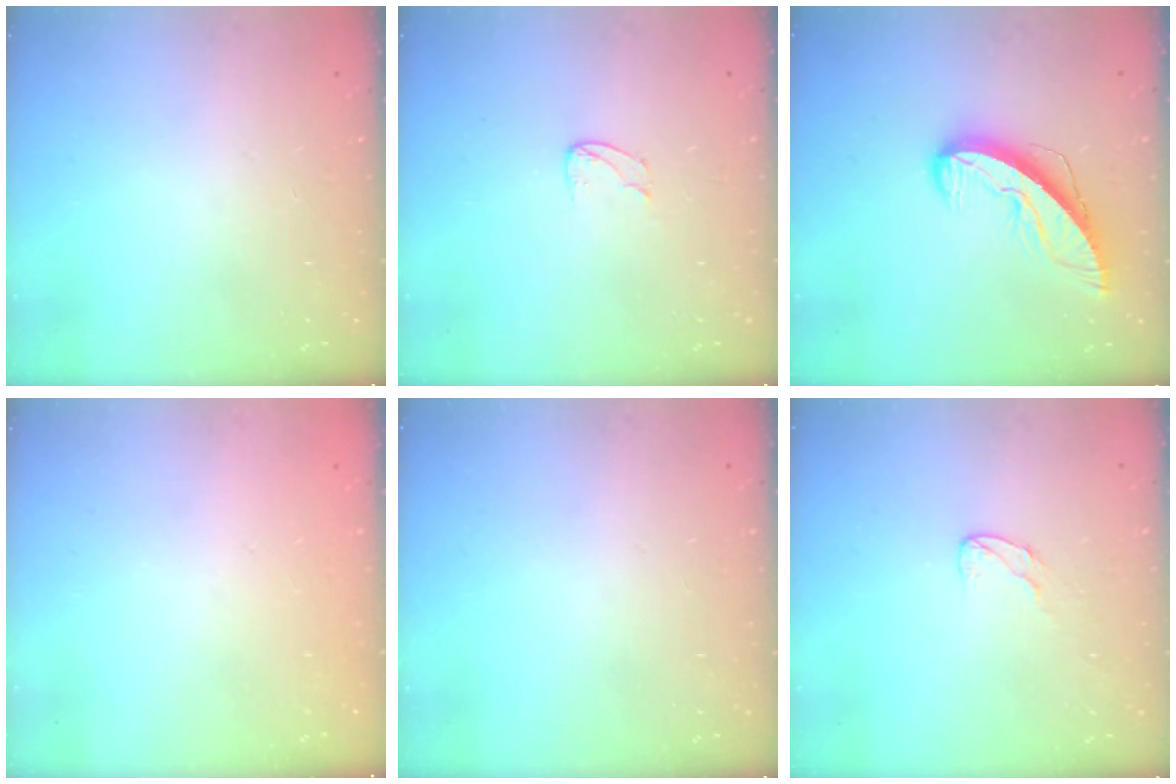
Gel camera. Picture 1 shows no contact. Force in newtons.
{"total": 4.1, "press": 4.1, "slide": 0.4}
{"total": 10.0, "press": 9.9, "slide": 1.2}
{"total": 0.0}
{"total": 0.0}
{"total": 3.0, "press": 3.0, "slide": 0.2}